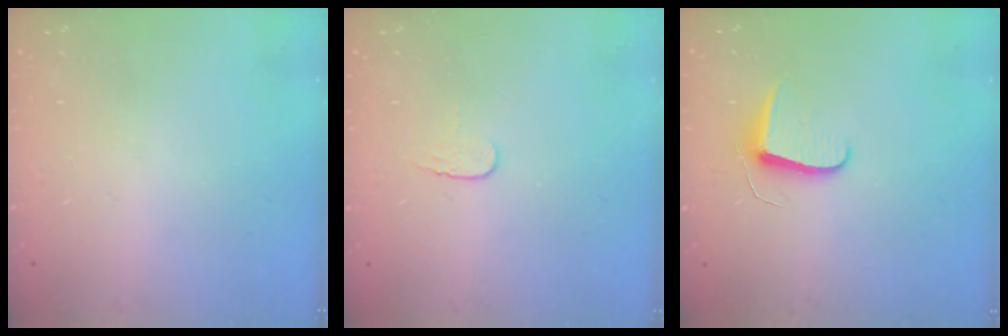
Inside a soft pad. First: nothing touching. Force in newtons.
{"total": 3.9, "press": 3.8, "slide": 0.4}
{"total": 7.1, "press": 7.1, "slide": 0.7}